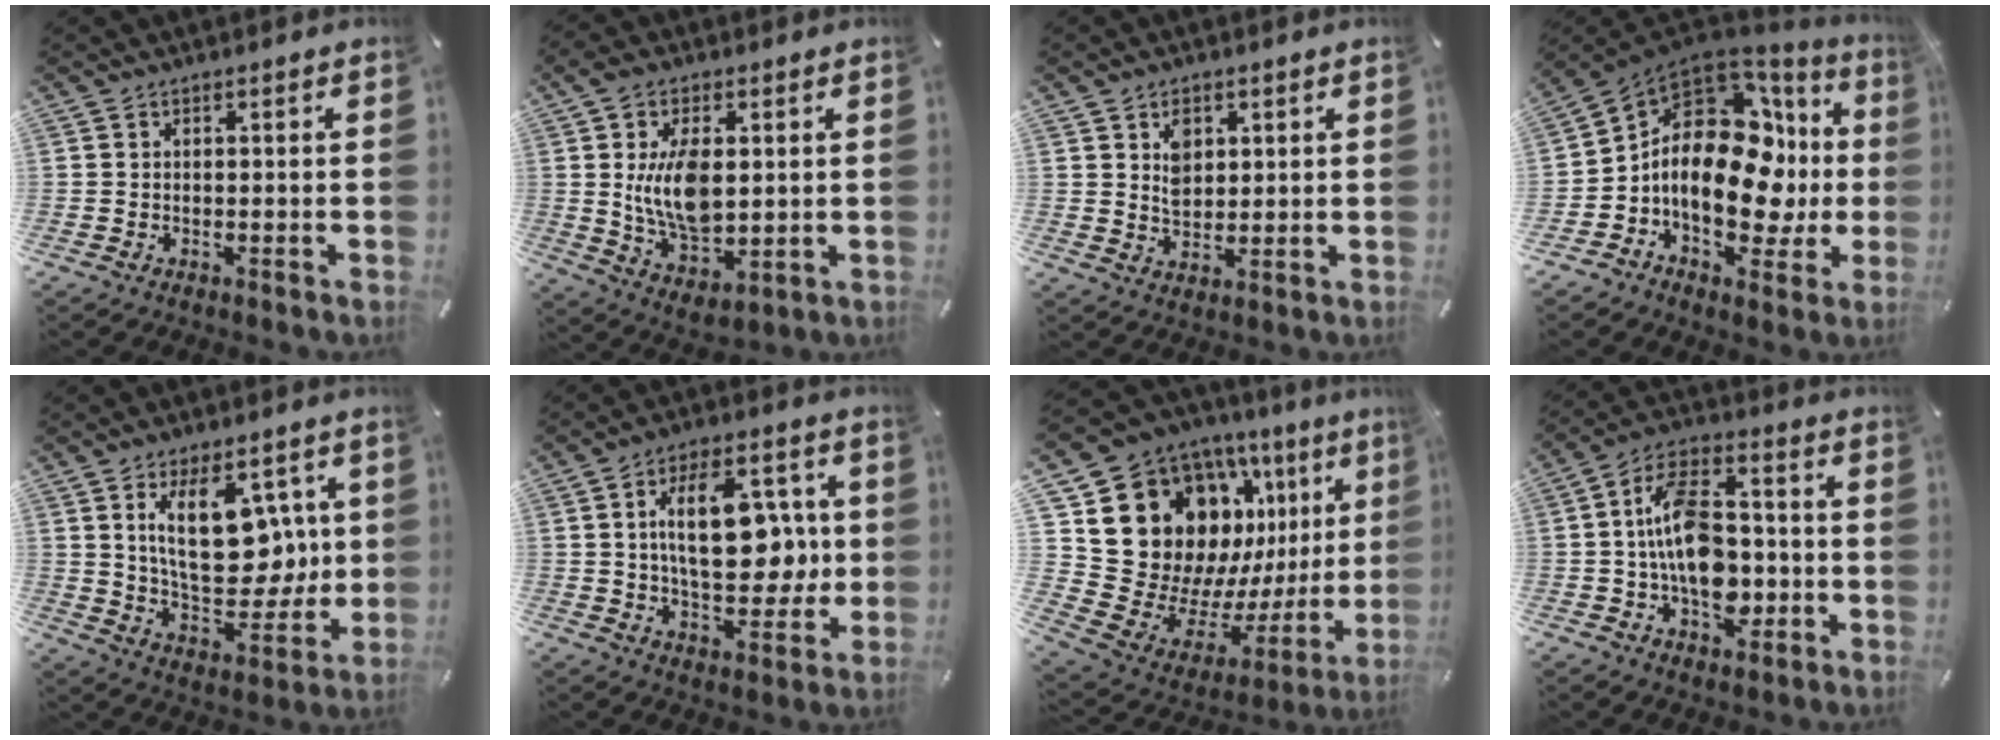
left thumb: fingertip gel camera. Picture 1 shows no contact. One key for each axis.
{"total": 14.4, "fx": 1.6, "fy": 8.7, "fz": 11.4, "tx": -0.228, "ty": -0.009, "tz": 0.026}
{"total": 4.9, "fx": 1.9, "fy": 4.0, "fz": 2.0, "tx": -0.027, "ty": -0.002, "tz": 0.031}
{"total": 18.7, "fx": -1.1, "fy": 12.3, "fz": 14.1, "tx": -0.236, "ty": -0.007, "tz": -0.018}
{"total": 17.9, "fx": 5.6, "fy": 10.1, "fz": 13.7, "tx": -0.234, "ty": -0.019, "tz": 0.094}
{"total": 17.9, "fx": 2.3, "fy": 10.2, "fz": 14.5, "tx": -0.241, "ty": 0.009, "tz": 0.035}
{"total": 18.5, "fx": 7.7, "fy": 14.9, "fz": 7.9, "tx": -0.080, "ty": -0.105, "tz": 0.185}
{"total": 16.0, "fx": -2.0, "fy": 10.3, "fz": 12.1, "tx": -0.231, "ty": 0.013, "tz": -0.033}